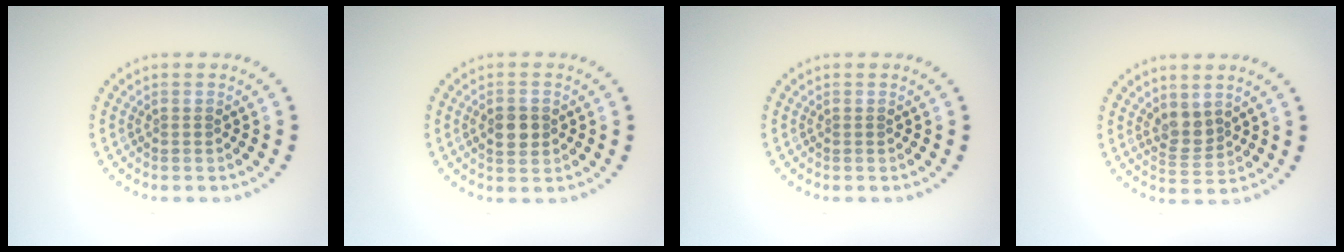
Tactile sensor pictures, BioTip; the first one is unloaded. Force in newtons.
{"total": 2.9, "press": 2.9, "slide": 0.1}
{"total": 0.0}
{"total": 2.3, "press": 1.9, "slide": 1.2}